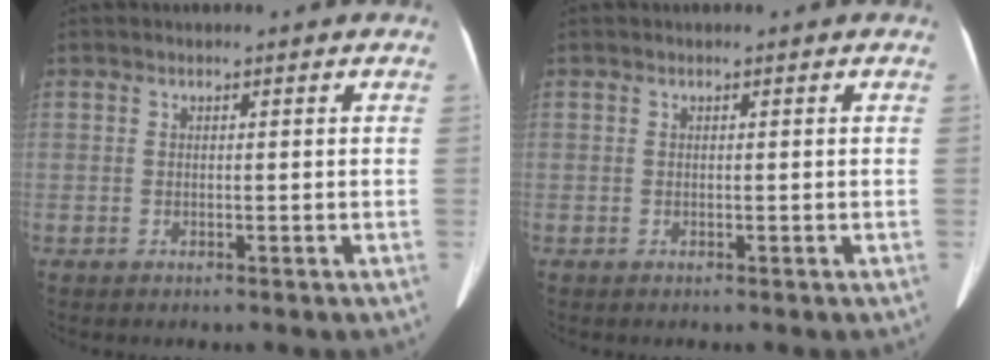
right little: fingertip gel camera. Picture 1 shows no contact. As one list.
[{"total": 0.0}]